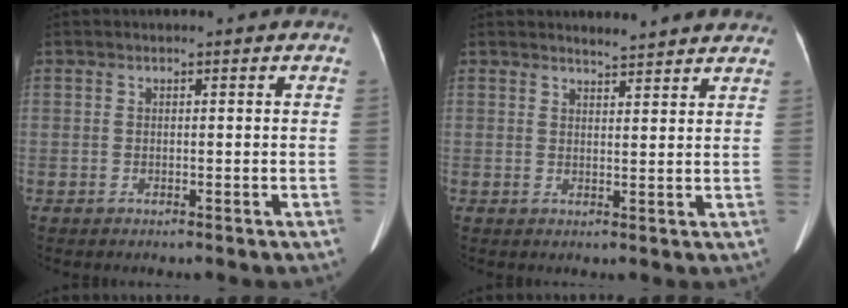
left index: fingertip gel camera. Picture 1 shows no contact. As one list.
[{"total": 5.3, "force": [5.1, 0.4, 1.1], "torque": [-0.022, 0.006, 0.054]}]